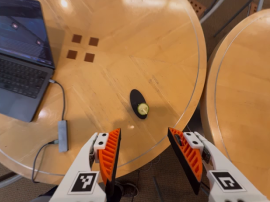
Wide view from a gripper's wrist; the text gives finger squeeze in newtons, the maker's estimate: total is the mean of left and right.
{"total": 0.0}